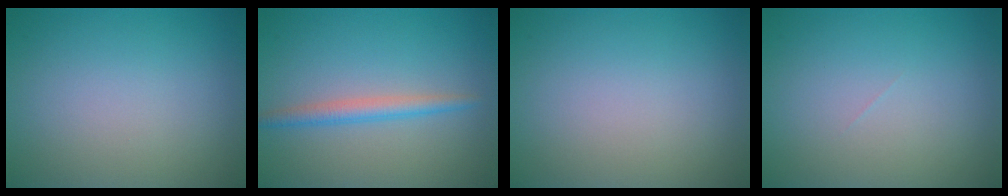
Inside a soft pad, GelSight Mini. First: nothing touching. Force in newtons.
{"total": 2.2, "press": 2.2, "slide": 0.0}
{"total": 0.0}
{"total": 0.0}